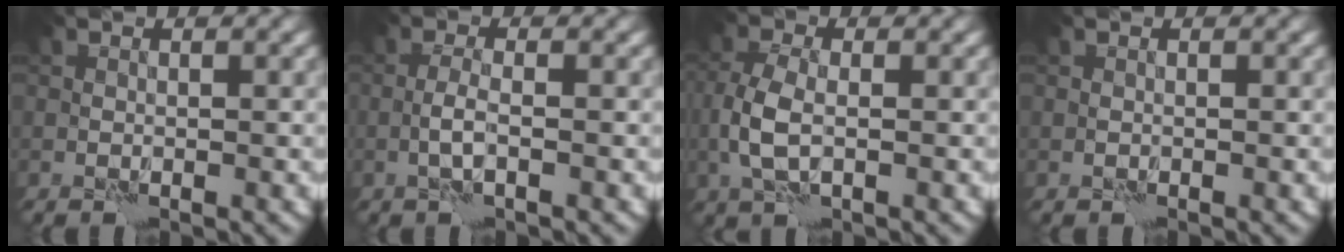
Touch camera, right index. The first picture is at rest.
{"total": 1.5, "force": [-0.3, 0.1, 1.4], "torque": [-0.031, 0.003, -0.011]}
{"total": 3.4, "force": [-0.3, 1.7, 2.9], "torque": [-0.071, -0.001, -0.009]}
{"total": 0.0}